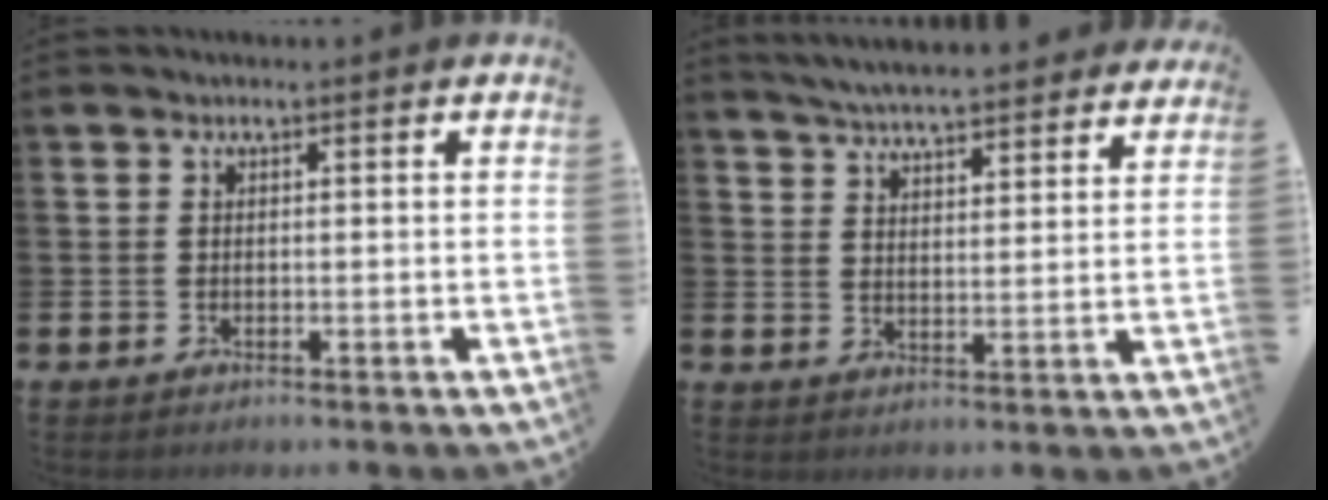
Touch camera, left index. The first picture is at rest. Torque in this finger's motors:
{"motor_torque": [1.04, -1.10, 0.63, 0.21]}